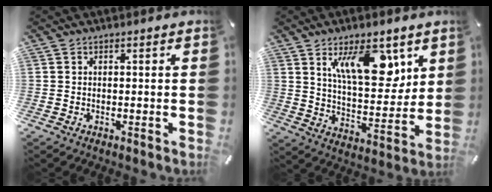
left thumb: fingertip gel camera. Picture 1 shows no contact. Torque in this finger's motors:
{"motor_torque": [0.71, 1.08, 1.42, -1.34, 0.49]}